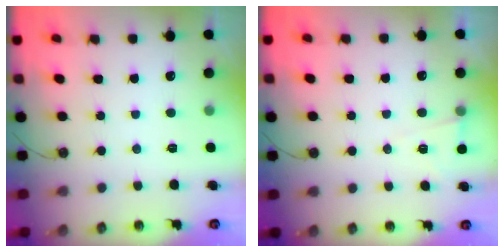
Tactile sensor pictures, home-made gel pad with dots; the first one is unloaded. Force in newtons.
{"total": 4.7, "press": 4.2, "slide": 2.0}